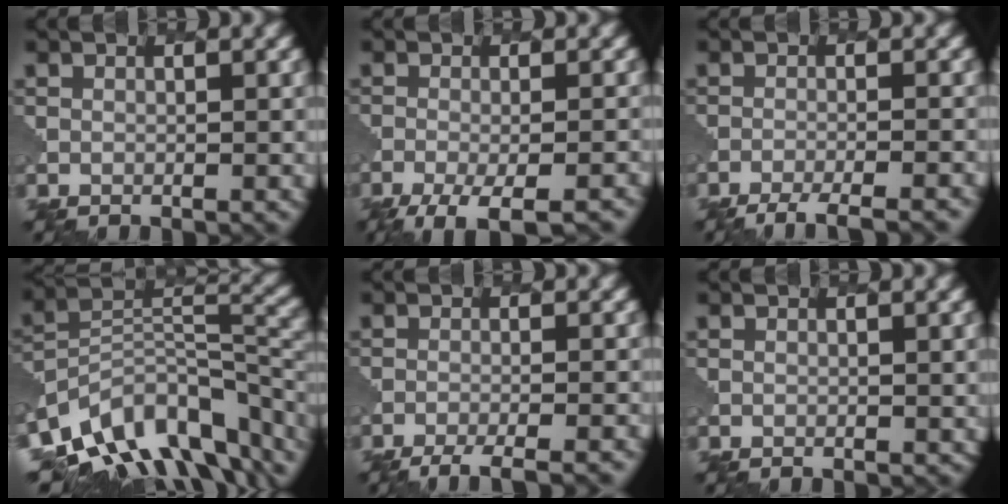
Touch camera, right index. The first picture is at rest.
{"total": 6.3, "force": [-4.1, 1.7, 4.5], "torque": [-0.067, -0.009, -0.067]}
{"total": 5.3, "force": [-4.6, 0.9, 2.5], "torque": [-0.033, -0.007, -0.073]}
{"total": 11.3, "force": [-7.0, 6.3, 6.3], "torque": [-0.115, 0.010, -0.127]}
{"total": 4.7, "force": [-3.9, 0.8, 2.6], "torque": [-0.033, -0.010, -0.065]}
{"total": 0.5, "force": [0.1, 0.4, 0.3], "torque": [-0.002, -0.004, 0.003]}